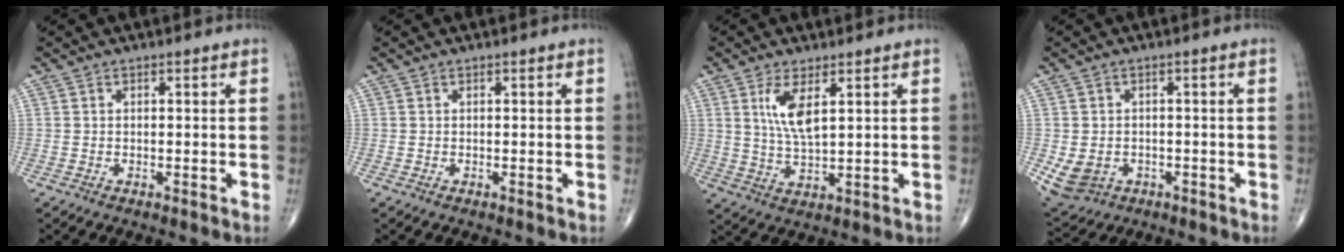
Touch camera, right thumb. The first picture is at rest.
{"total": 0.0}
{"total": 6.9, "force": [2.6, 2.4, 5.9], "torque": [-0.114, -0.015, 0.060]}
{"total": 6.5, "force": [-1.7, 5.5, 3.0], "torque": [-0.055, 0.009, -0.013]}